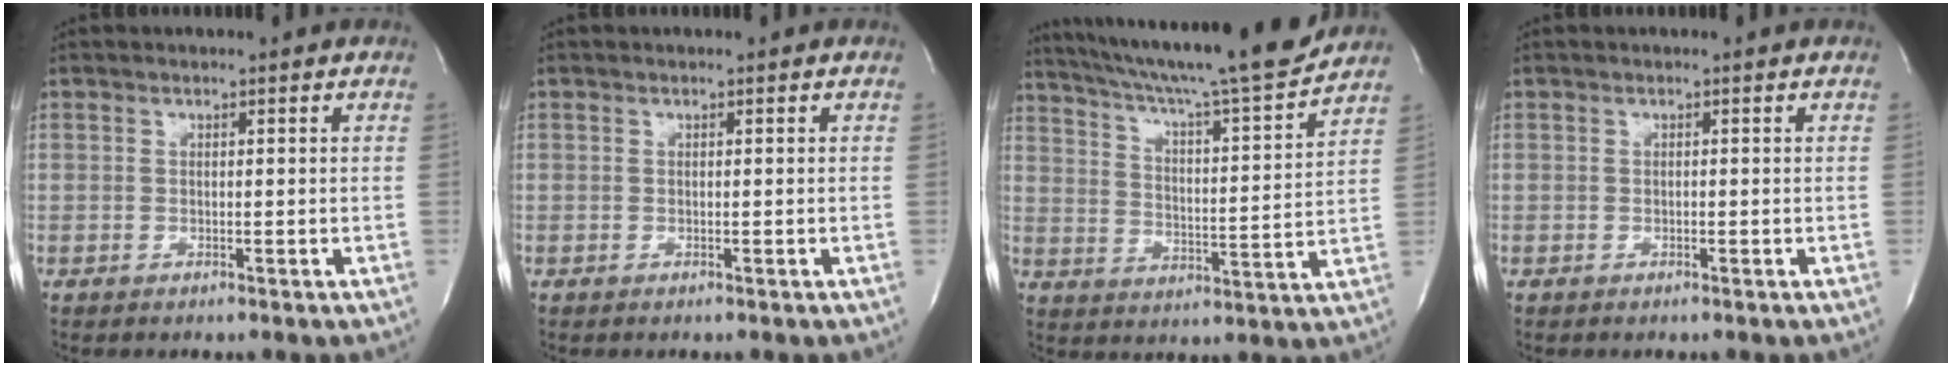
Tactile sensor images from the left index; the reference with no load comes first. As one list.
[{"total": 0.0}, {"total": 21.3, "force": [18.9, -0.1, 9.8], "torque": [-0.164, -0.022, 0.280]}, {"total": 0.0}]